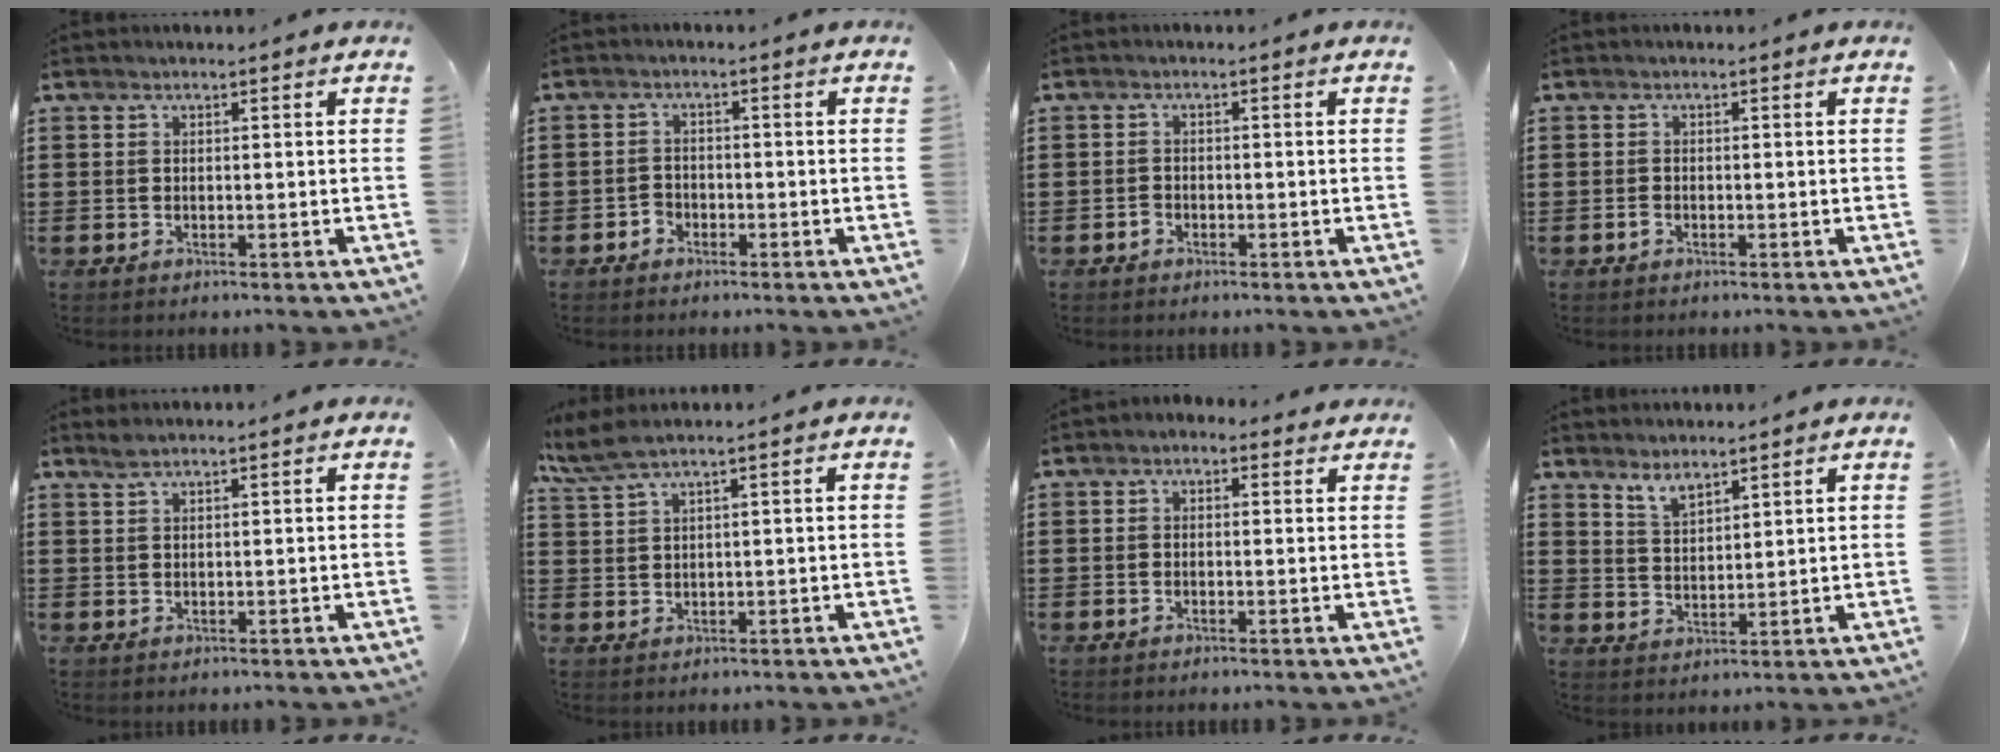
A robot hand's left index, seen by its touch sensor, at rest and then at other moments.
{"total": 1.8, "force": [-1.5, 1.0, 0.2], "torque": [-0.011, 0.003, -0.032]}
{"total": 1.1, "force": [-0.8, 0.8, 0.4], "torque": [-0.010, 0.000, -0.017]}
{"total": 0.9, "force": [-0.5, 0.4, 0.5], "torque": [-0.013, -0.003, -0.009]}
{"total": 1.4, "force": [1.0, 0.1, 1.0], "torque": [-0.022, 0.001, 0.019]}
{"total": 3.8, "force": [2.3, 0.3, 3.0], "torque": [-0.070, 0.001, 0.040]}
{"total": 1.2, "force": [-0.2, 0.9, 0.6], "torque": [-0.014, 0.006, -0.006]}
{"total": 3.6, "force": [3.2, 1.0, 1.3], "torque": [-0.032, -0.004, 0.059]}